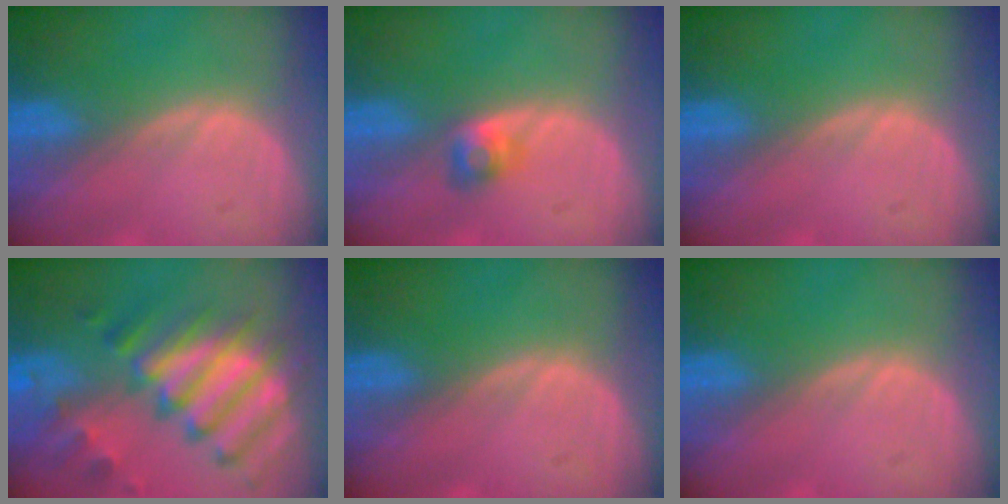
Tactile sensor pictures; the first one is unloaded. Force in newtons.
{"total": 2.6, "press": 2.4, "slide": 1.0}
{"total": 0.0}
{"total": 11.9, "press": 10.3, "slide": 5.9}
{"total": 0.0}
{"total": 0.0}